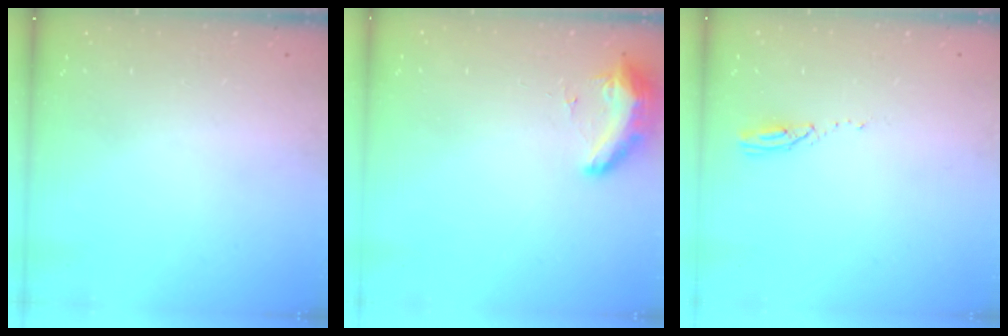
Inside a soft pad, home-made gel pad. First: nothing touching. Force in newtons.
{"total": 16.9, "press": 11.4, "slide": 12.5}
{"total": 3.4, "press": 3.3, "slide": 0.3}